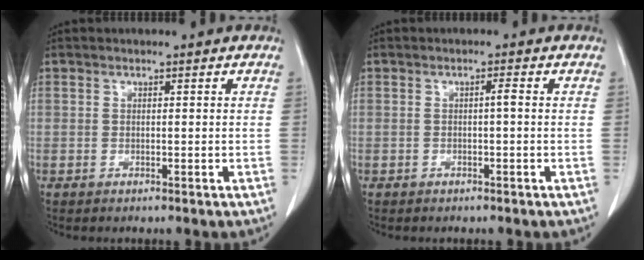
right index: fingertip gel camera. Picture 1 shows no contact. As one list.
[{"total": 0.9, "force": [-0.1, 0.0, 0.9], "torque": [-0.015, 0.001, -0.001]}]